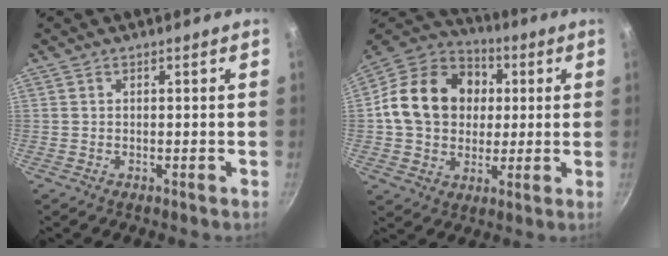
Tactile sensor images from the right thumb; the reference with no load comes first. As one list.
[{"total": 19.1, "force": [2.3, 15.4, 11.0], "torque": [-0.167, 0.025, 0.031]}]